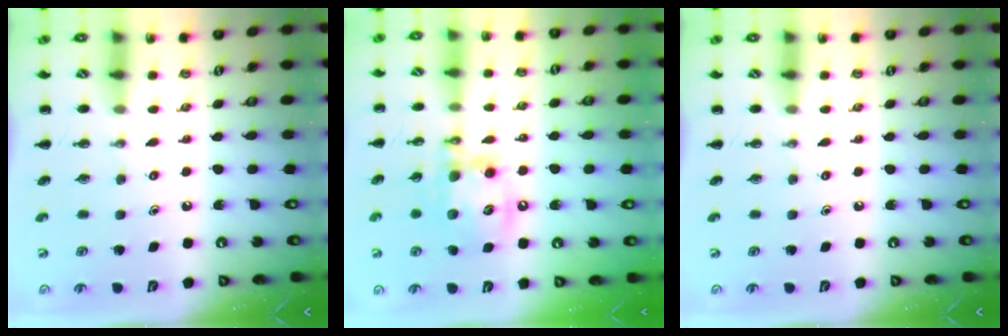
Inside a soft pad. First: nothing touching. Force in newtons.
{"total": 14.1, "press": 13.9, "slide": 2.1}
{"total": 0.0}